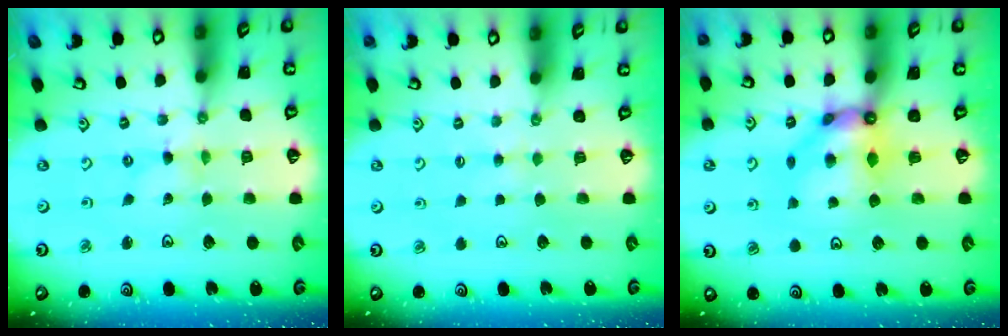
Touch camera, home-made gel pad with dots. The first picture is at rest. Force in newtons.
{"total": 2.5, "press": 2.5, "slide": 0.4}
{"total": 9.7, "press": 9.6, "slide": 1.0}